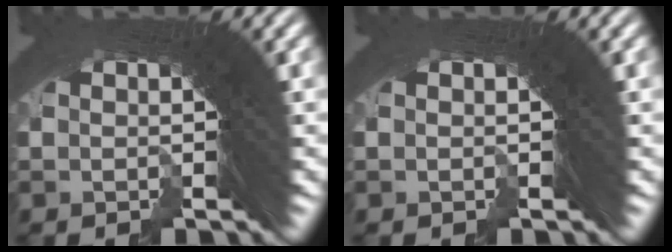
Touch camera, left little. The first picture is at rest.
{"total": 0.0}